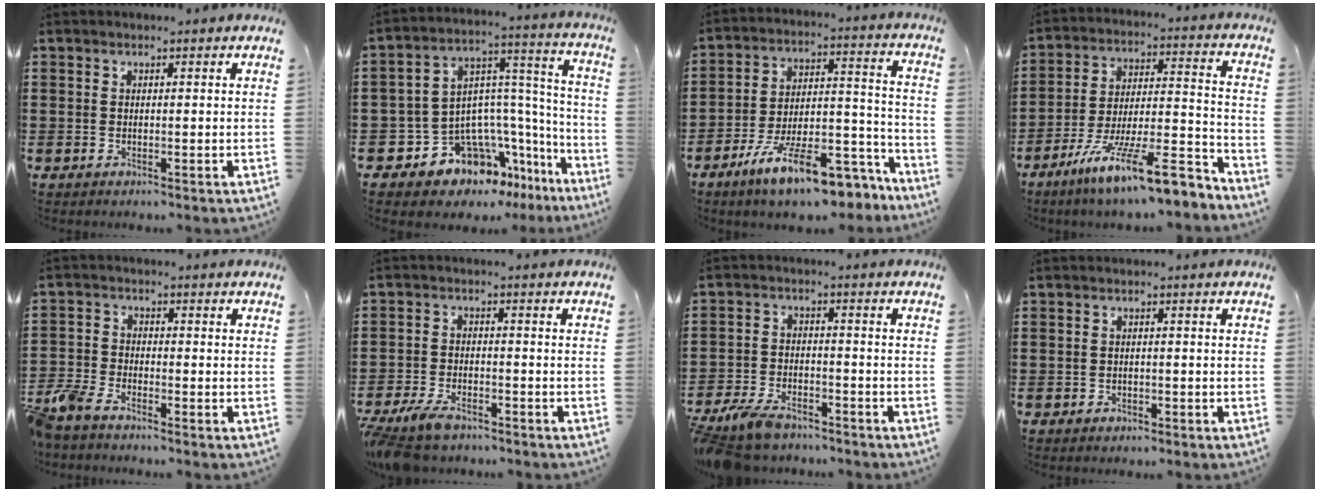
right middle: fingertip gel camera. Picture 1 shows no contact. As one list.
[{"total": 9.4, "force": [-6.7, 5.9, 2.8], "torque": [-0.084, -0.022, -0.125]}, {"total": 13.7, "force": [-10.3, 3.0, 8.5], "torque": [-0.145, 0.035, -0.185]}, {"total": 13.9, "force": [-10.4, 1.7, 9.1], "torque": [-0.145, 0.025, -0.185]}, {"total": 4.2, "force": [-3.8, 0.9, 1.6], "torque": [-0.064, -0.011, -0.083]}, {"total": 4.6, "force": [-3.9, 1.4, 2.0], "torque": [-0.055, -0.005, -0.080]}, {"total": 5.9, "force": [-5.2, 1.6, 2.1], "torque": [-0.061, -0.004, -0.105]}, {"total": 1.0, "force": [-0.8, 0.5, 0.1], "torque": [-0.005, 0.001, -0.019]}]